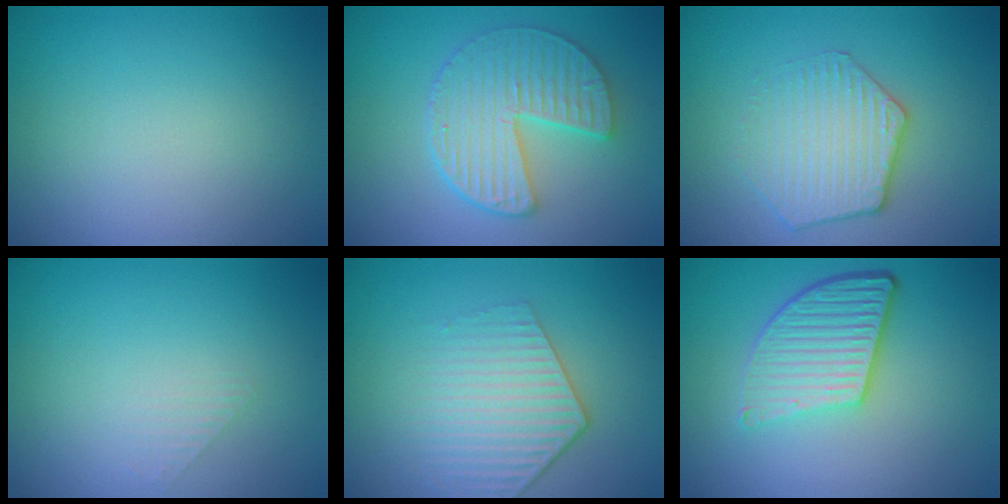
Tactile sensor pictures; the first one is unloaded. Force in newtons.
{"total": 4.9, "press": 4.2, "slide": 2.5}
{"total": 3.3, "press": 3.3, "slide": 0.8}
{"total": 1.0, "press": 1.0, "slide": 0.1}
{"total": 4.3, "press": 3.2, "slide": 2.9}
{"total": 5.6, "press": 3.9, "slide": 4.0}